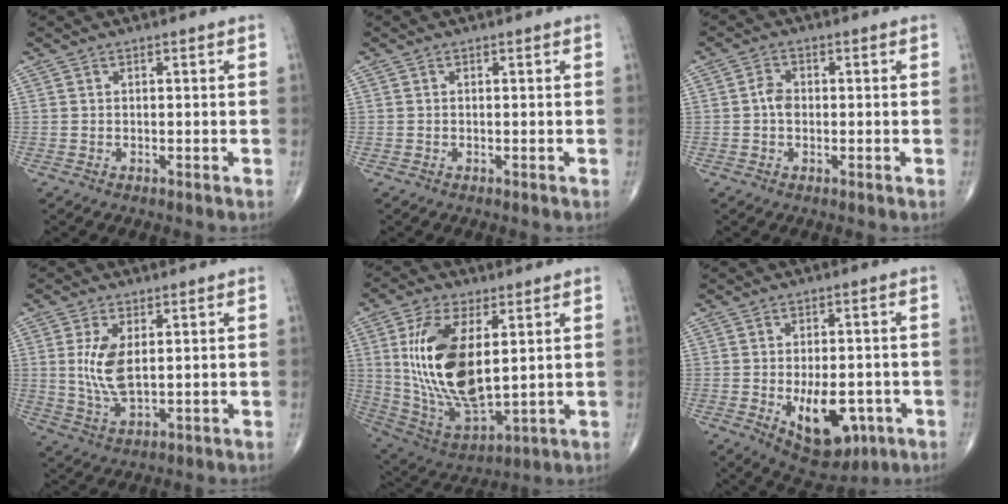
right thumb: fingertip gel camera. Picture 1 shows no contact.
{"total": 0.0}
{"total": 2.8, "force": [-0.2, 2.0, 1.9], "torque": [-0.028, 0.008, -0.010]}
{"total": 7.6, "force": [1.4, 3.6, 6.5], "torque": [-0.134, -0.013, 0.035]}
{"total": 19.9, "force": [3.7, 9.4, 17.1], "torque": [-0.331, -0.023, 0.083]}
{"total": 12.3, "force": [-3.6, 6.8, 9.7], "torque": [-0.118, 0.003, -0.036]}